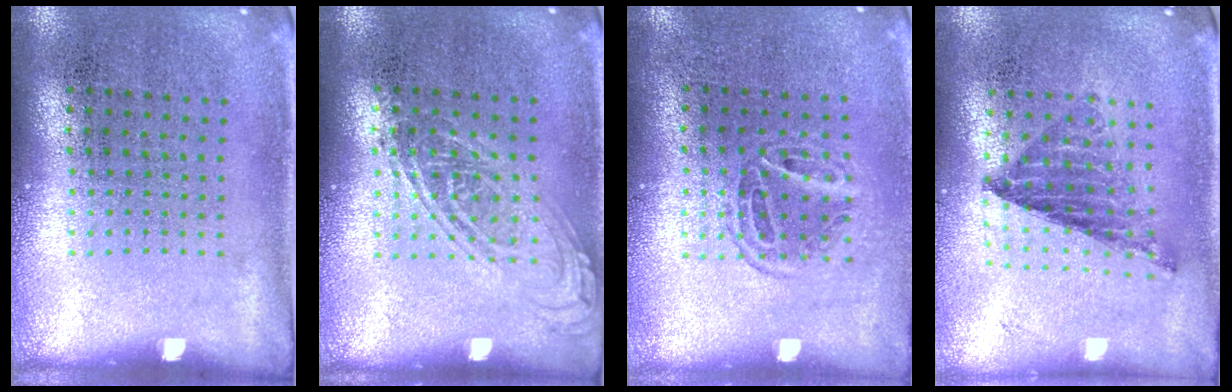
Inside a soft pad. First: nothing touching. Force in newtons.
{"total": 1.2, "press": 1.2, "slide": 0.1}
{"total": 1.1, "press": 1.0, "slide": 0.5}
{"total": 0.8, "press": 0.8, "slide": 0.1}